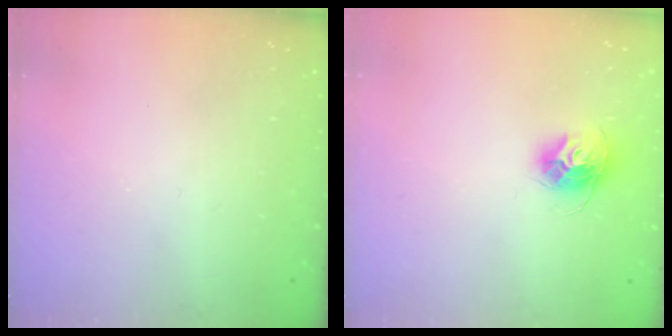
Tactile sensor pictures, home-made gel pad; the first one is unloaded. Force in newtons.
{"total": 10.3, "press": 10.3, "slide": 0.4}